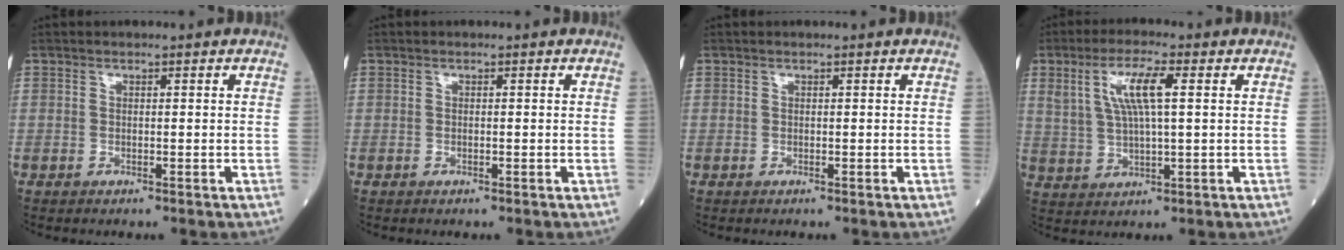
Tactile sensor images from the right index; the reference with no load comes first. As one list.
[{"total": 0.0}, {"total": 0.0}, {"total": 7.6, "force": [2.5, 1.3, 7.0], "torque": [-0.147, 0.012, 0.053]}]